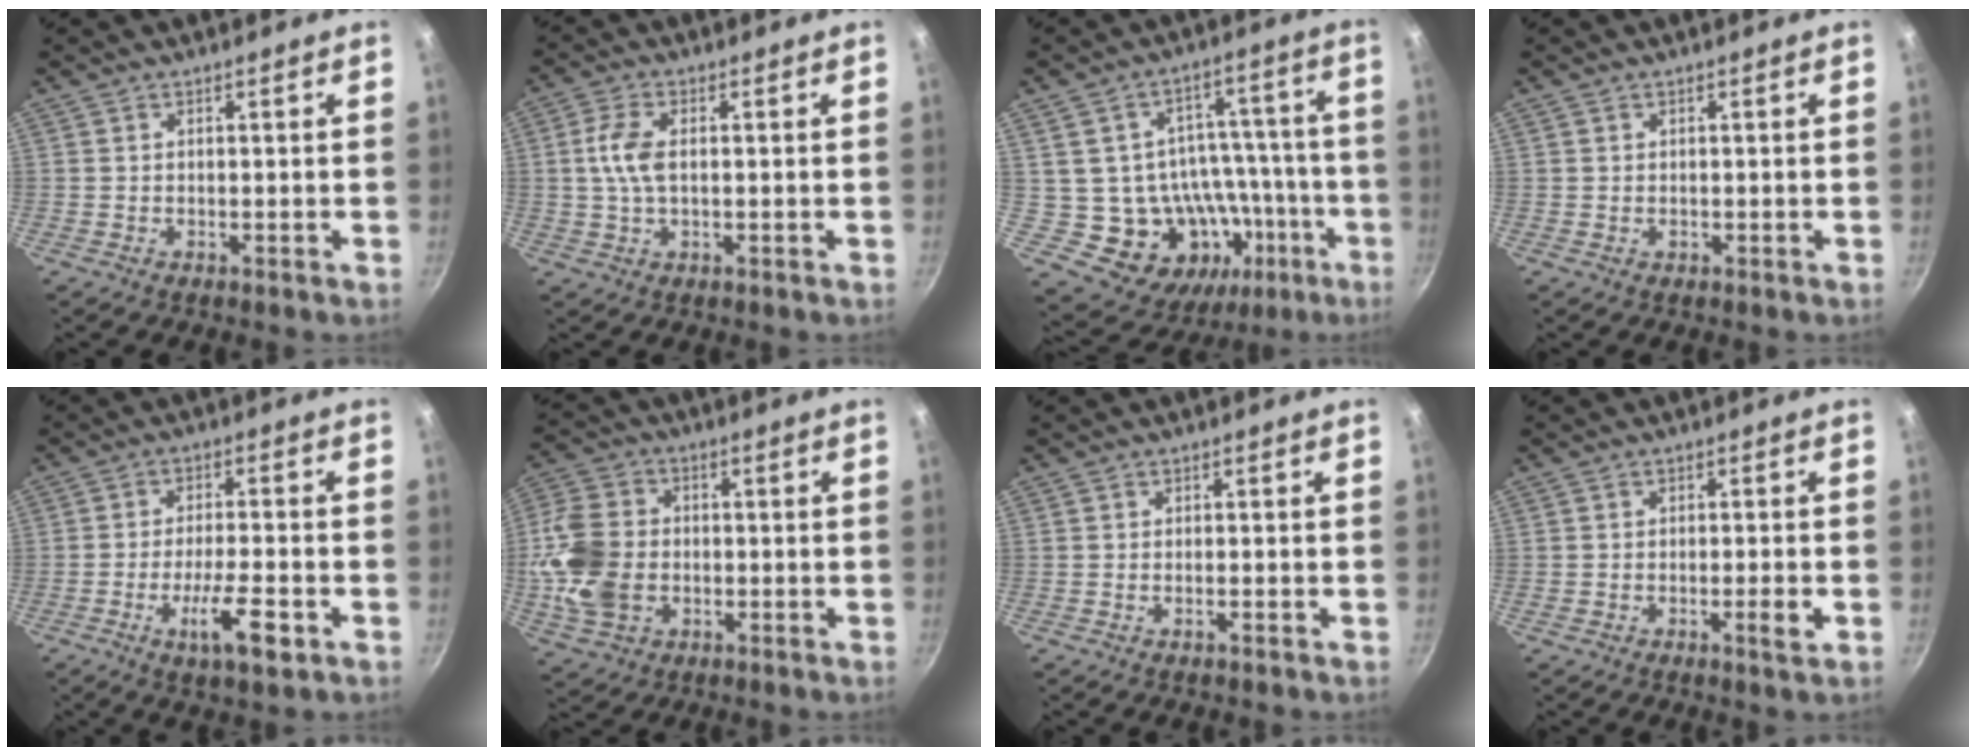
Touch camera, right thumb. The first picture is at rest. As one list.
[{"total": 5.9, "force": [0.5, 3.0, 5.1], "torque": [-0.107, 0.008, 0.008]}, {"total": 20.0, "force": [-5.1, 15.3, 11.9], "torque": [-0.139, 0.048, -0.041]}, {"total": 0.6, "force": [0.1, 0.5, 0.3], "torque": [0.000, 0.001, 0.002]}, {"total": 8.9, "force": [-3.7, 2.1, 7.9], "torque": [-0.131, 0.012, -0.063]}, {"total": 14.1, "force": [-1.6, 10.1, 9.7], "torque": [-0.198, 0.011, -0.034]}, {"total": 0.8, "force": [-0.5, 0.0, 0.6], "torque": [-0.017, 0.003, -0.011]}, {"total": 2.9, "force": [-1.1, 0.4, 2.6], "torque": [-0.039, 0.008, -0.014]}]